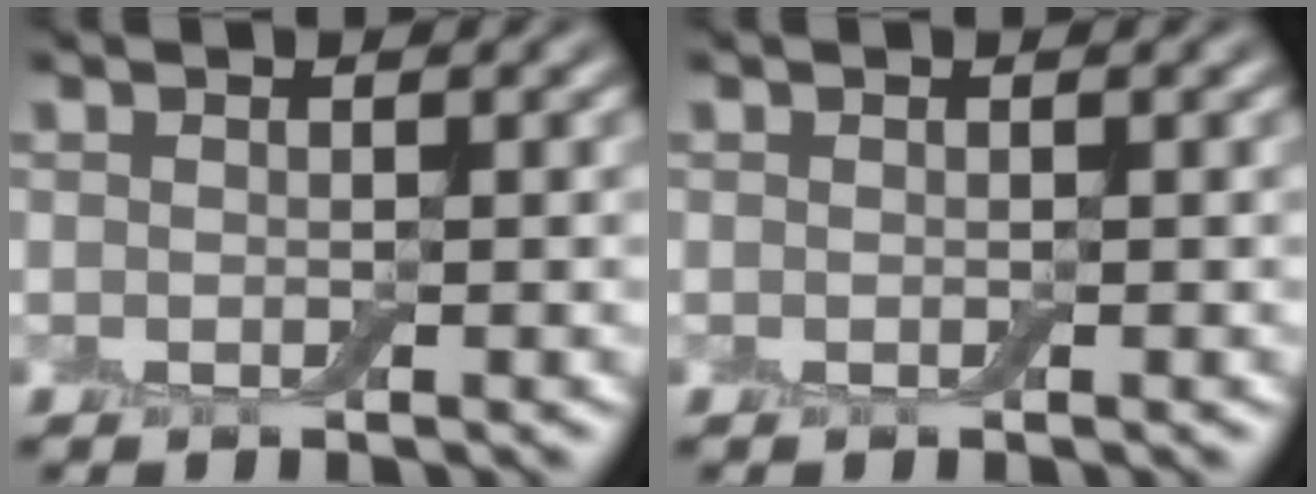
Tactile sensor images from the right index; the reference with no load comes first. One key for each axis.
{"total": 0.0}